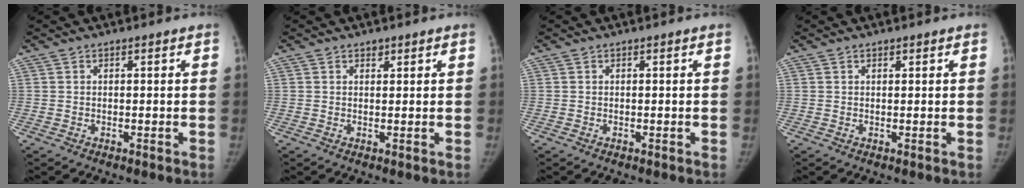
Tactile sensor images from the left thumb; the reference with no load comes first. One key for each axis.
{"total": 1.0, "fx": 0.8, "fy": 0.5, "fz": 0.3, "tx": 0.001, "ty": -0.006, "tz": 0.010}
{"total": 0.0}
{"total": 0.6, "fx": 0.4, "fy": 0.2, "fz": 0.3, "tx": -0.006, "ty": -0.003, "tz": 0.007}